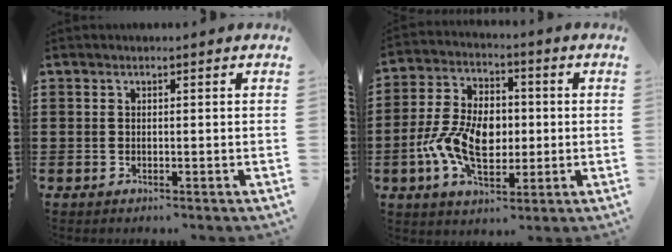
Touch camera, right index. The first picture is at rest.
{"total": 9.9, "force": [-1.4, 6.6, 7.3], "torque": [-0.153, 0.010, -0.027]}